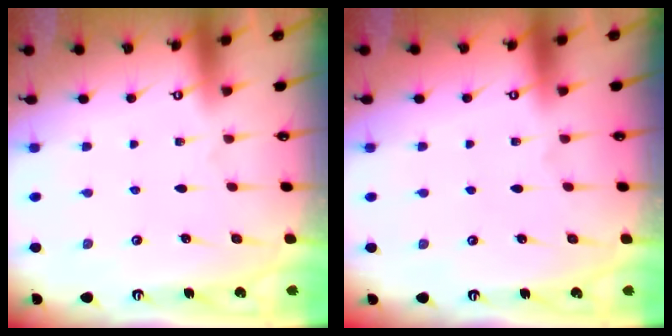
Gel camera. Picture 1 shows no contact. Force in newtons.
{"total": 0.0}